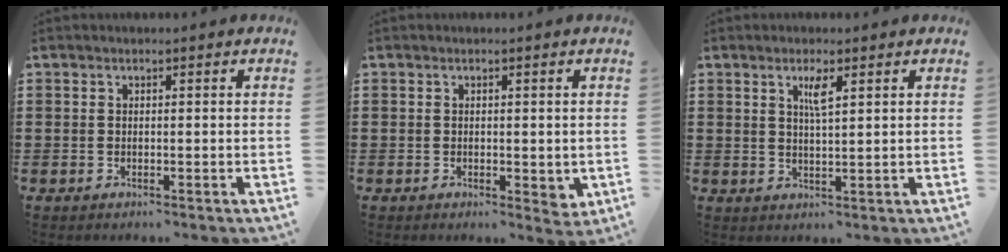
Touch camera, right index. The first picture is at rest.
{"total": 1.5, "force": [0.2, 1.0, 1.0], "torque": [-0.019, 0.006, 0.003]}
{"total": 2.8, "force": [1.4, 0.4, 2.4], "torque": [-0.044, -0.001, 0.020]}